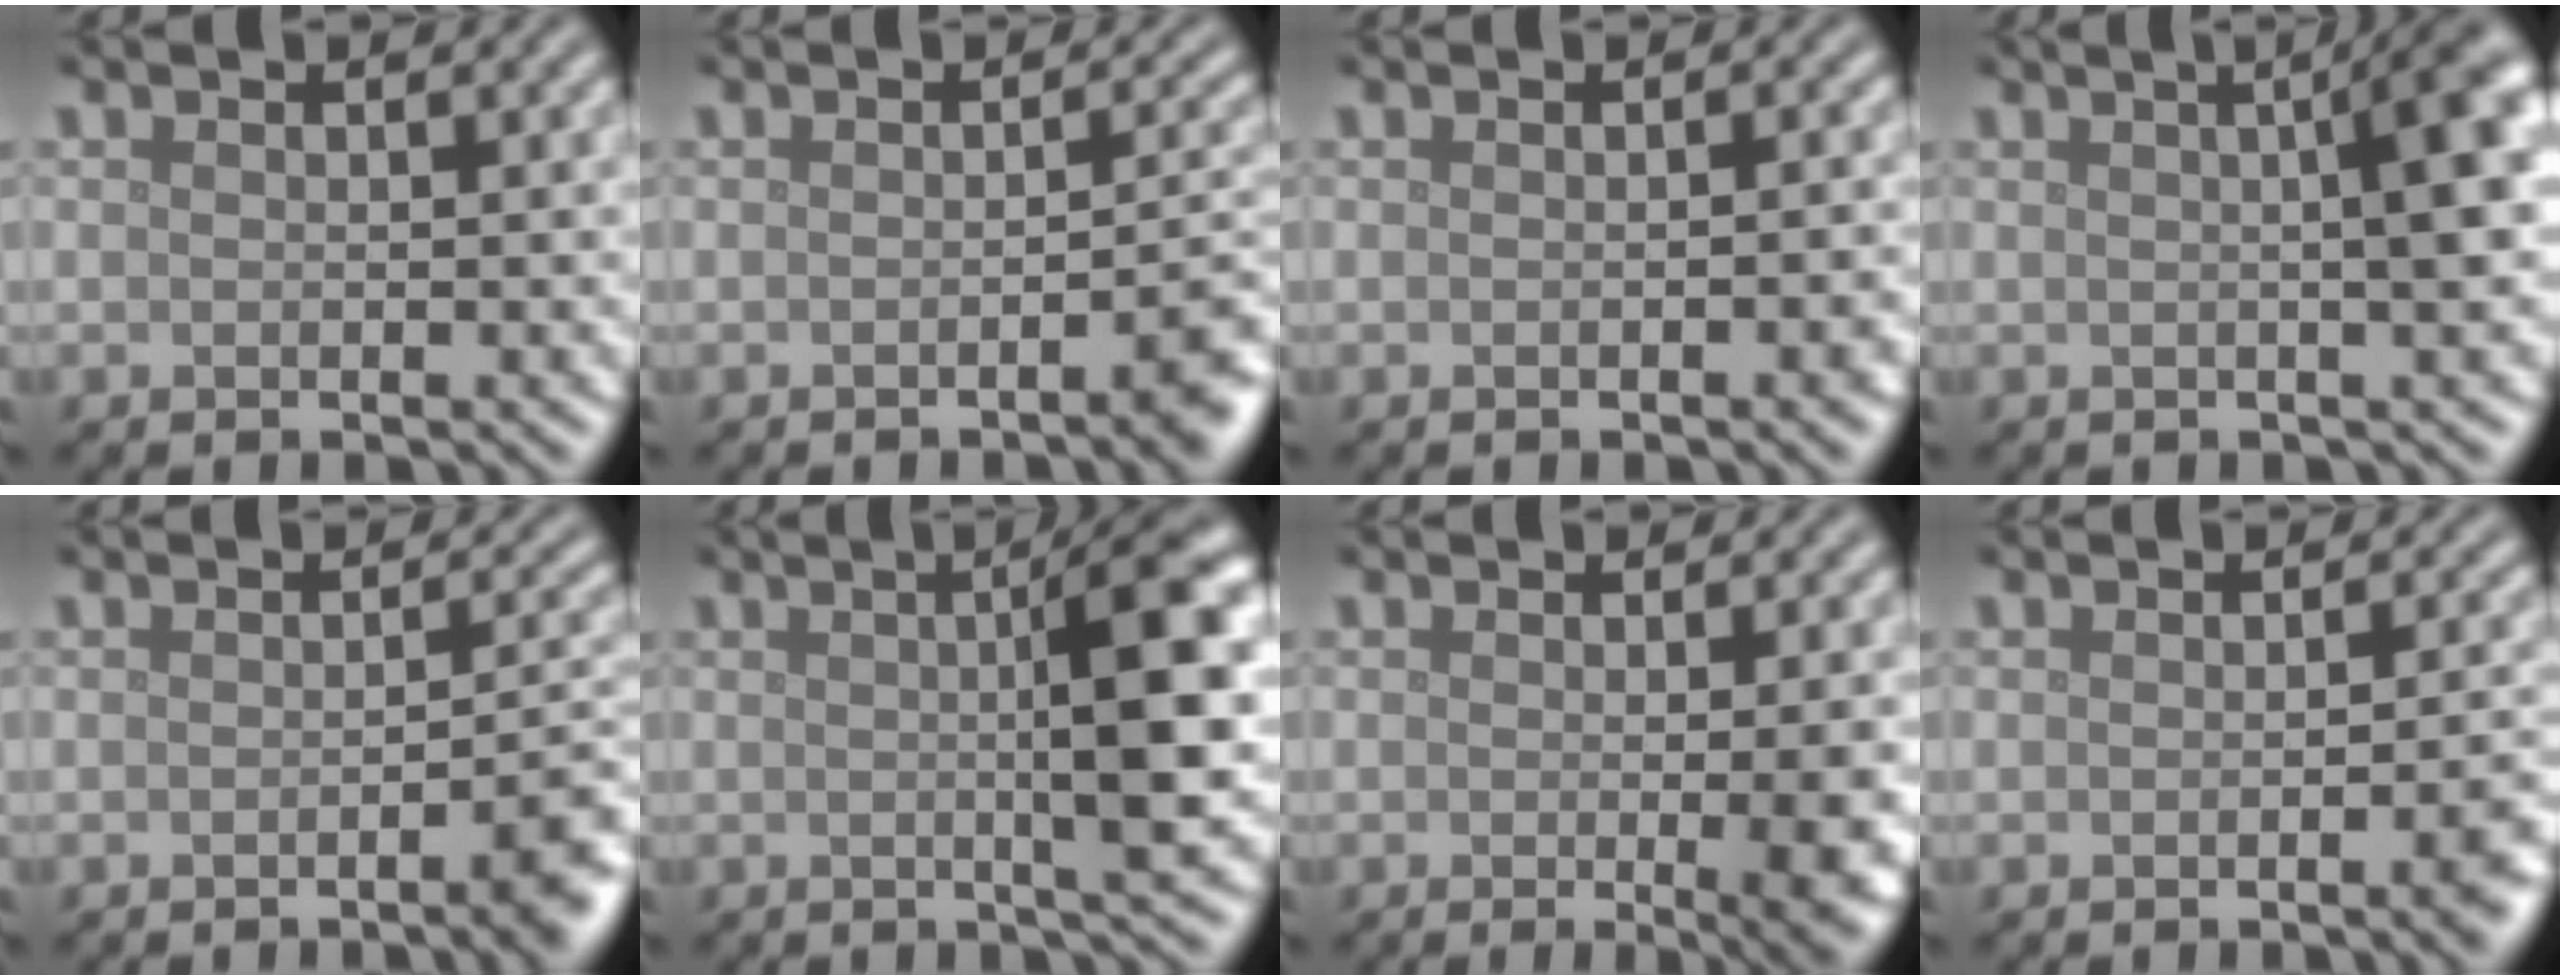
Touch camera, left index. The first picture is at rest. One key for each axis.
{"total": 2.7, "fx": -1.3, "fy": 0.5, "fz": 2.3, "tx": -0.024, "ty": 0.004, "tz": -0.025}
{"total": 1.2, "fx": -0.5, "fy": 0.2, "fz": 1.1, "tx": -0.013, "ty": 0.000, "tz": -0.006}
{"total": 7.1, "fx": 1.1, "fy": 1.9, "fz": 6.7, "tx": -0.048, "ty": 0.025, "tz": 0.004}
{"total": 3.3, "fx": -1.5, "fy": 0.7, "fz": 2.9, "tx": -0.030, "ty": 0.002, "tz": -0.029}
{"total": 7.9, "fx": 0.8, "fy": 1.4, "fz": 7.8, "tx": -0.096, "ty": 0.012, "tz": 0.011}
{"total": 5.3, "fx": -0.8, "fy": 1.5, "fz": 5.1, "tx": -0.056, "ty": -0.010, "tz": -0.004}
{"total": 2.8, "fx": -1.0, "fy": 0.7, "fz": 2.5, "tx": -0.024, "ty": 0.001, "tz": -0.016}